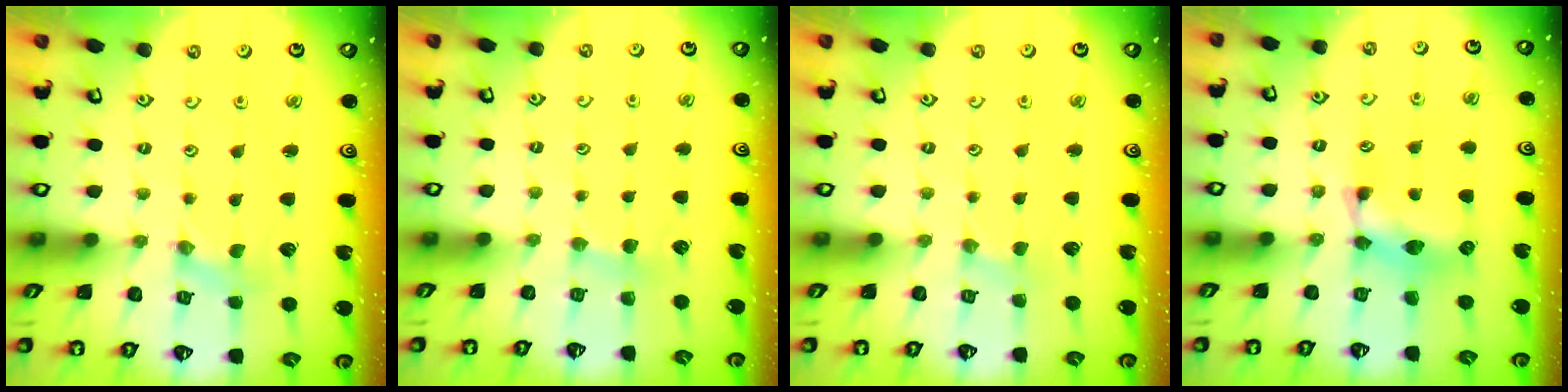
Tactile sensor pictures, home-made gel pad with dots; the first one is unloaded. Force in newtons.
{"total": 3.0, "press": 3.0, "slide": 0.5}
{"total": 1.0, "press": 1.0, "slide": 0.3}
{"total": 10.5, "press": 10.5, "slide": 0.3}